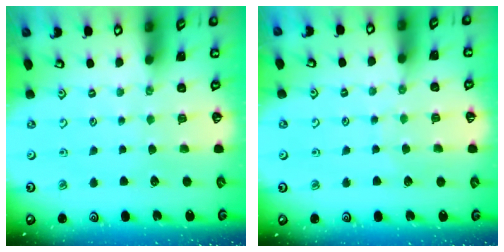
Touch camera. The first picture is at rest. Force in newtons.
{"total": 4.4, "press": 4.3, "slide": 0.4}